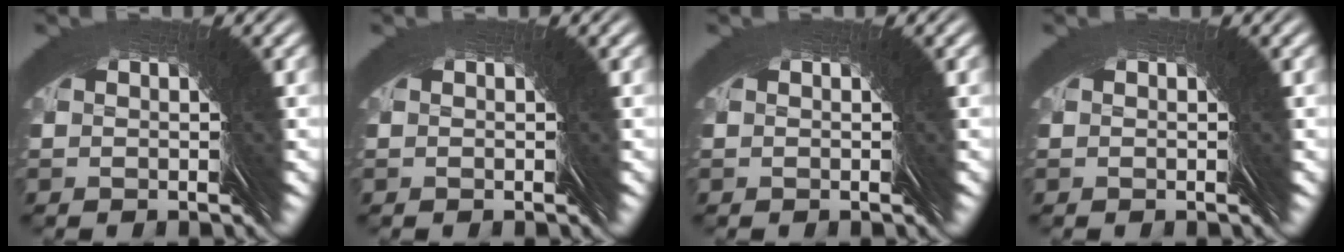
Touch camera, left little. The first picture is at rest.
{"total": 0.0}
{"total": 0.0}
{"total": 0.0}